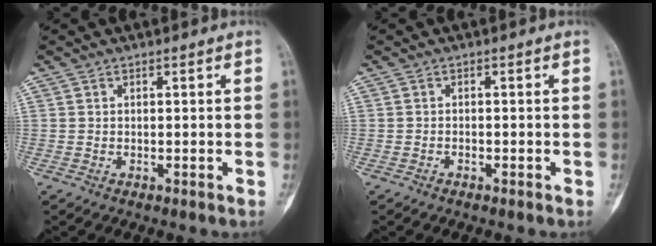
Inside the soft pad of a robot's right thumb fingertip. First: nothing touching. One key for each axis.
{"total": 0.6, "fx": -0.4, "fy": 0.3, "fz": 0.3, "tx": -0.010, "ty": 0.001, "tz": -0.009}